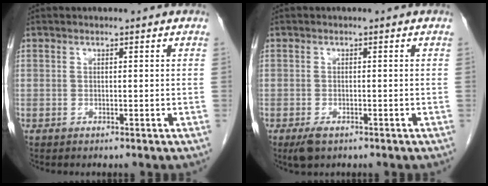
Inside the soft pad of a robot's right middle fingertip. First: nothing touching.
{"total": 2.5, "force": [-1.5, 1.1, 1.6], "torque": [-0.036, -0.005, -0.019]}